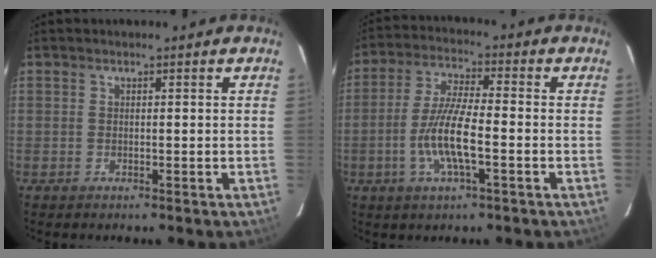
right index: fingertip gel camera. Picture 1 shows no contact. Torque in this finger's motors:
{"motor_torque": [1.04, -0.88, 0.75, 0.16]}